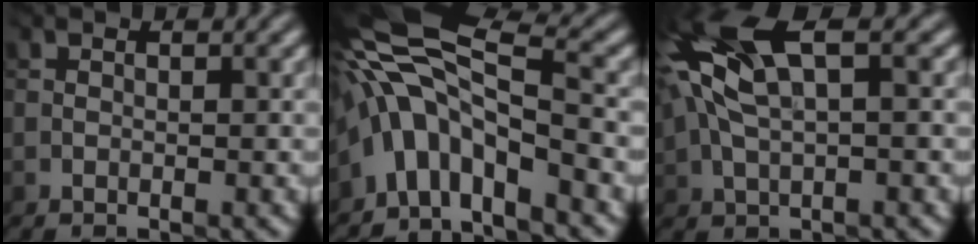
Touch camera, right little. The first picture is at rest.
{"total": 8.0, "force": [-2.7, 3.2, 6.8], "torque": [-0.107, 0.019, -0.055]}
{"total": 9.7, "force": [3.3, 4.5, 8.0], "torque": [-0.201, 0.015, 0.065]}